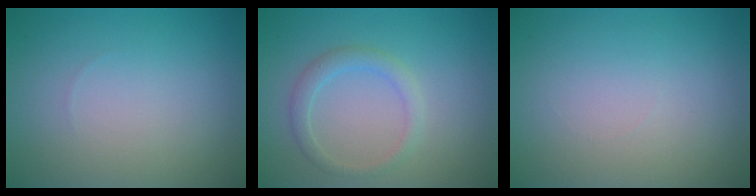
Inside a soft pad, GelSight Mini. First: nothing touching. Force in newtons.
{"total": 1.9, "press": 1.9, "slide": 0.1}
{"total": 0.0}